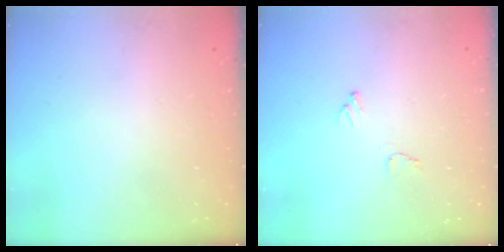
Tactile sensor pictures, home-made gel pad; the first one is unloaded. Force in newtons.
{"total": 6.1, "press": 6.1, "slide": 0.6}